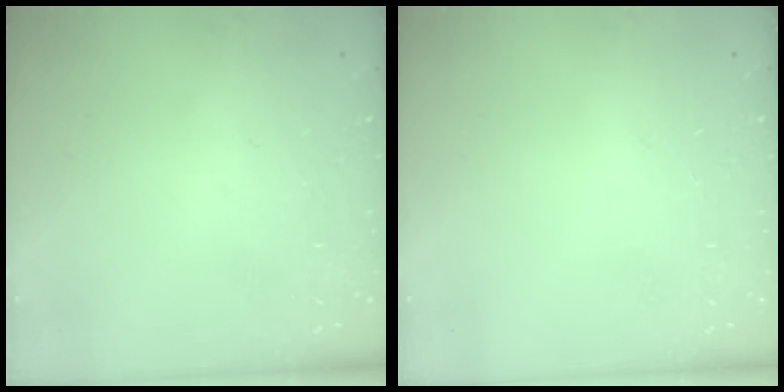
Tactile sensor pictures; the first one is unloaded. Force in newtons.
{"total": 0.0}